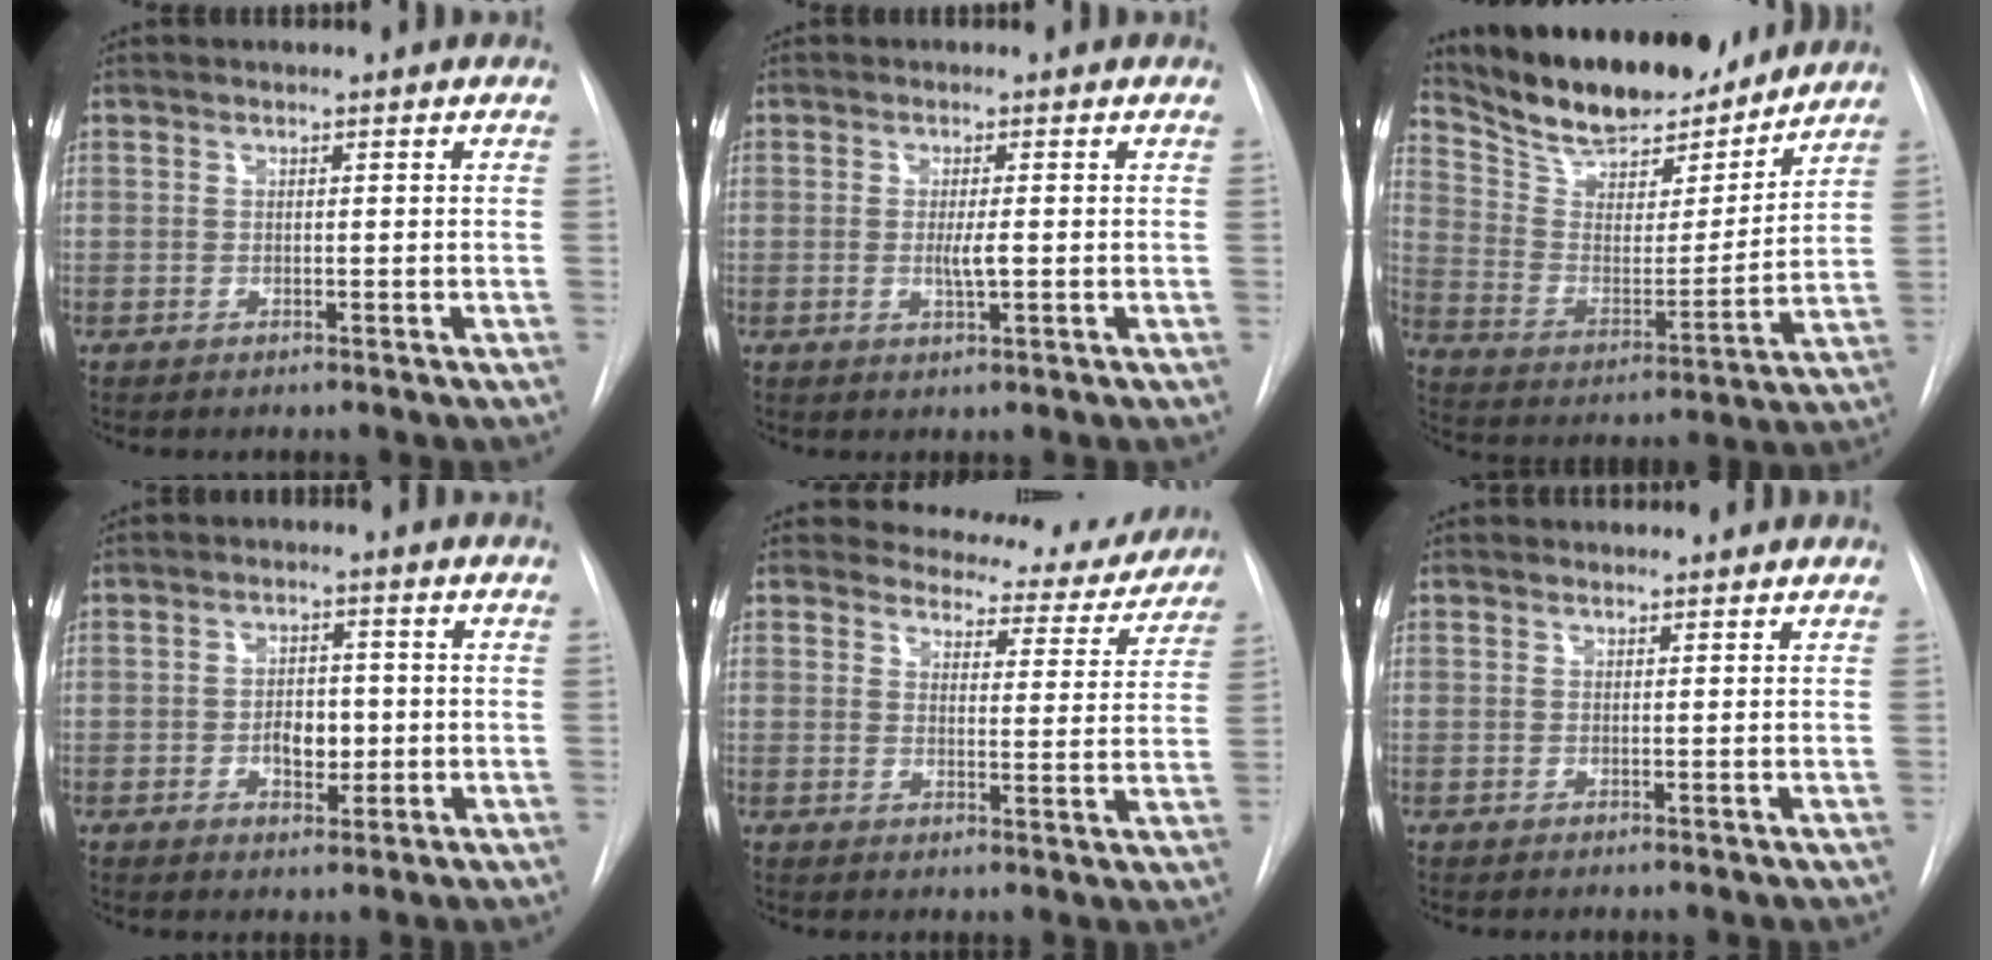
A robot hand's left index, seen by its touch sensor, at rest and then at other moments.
{"total": 2.2, "force": [-0.2, 0.3, 2.2], "torque": [-0.043, -0.004, -0.004]}
{"total": 19.8, "force": [17.7, 5.1, 7.2], "torque": [-0.124, -0.007, 0.290]}
{"total": 4.3, "force": [-0.6, 2.7, 3.3], "torque": [-0.048, 0.004, -0.006]}
{"total": 13.3, "force": [12.6, 4.1, 1.5], "torque": [0.010, -0.036, 0.127]}
{"total": 1.5, "force": [1.4, 0.4, 0.0], "torque": [-0.006, 0.012, 0.023]}